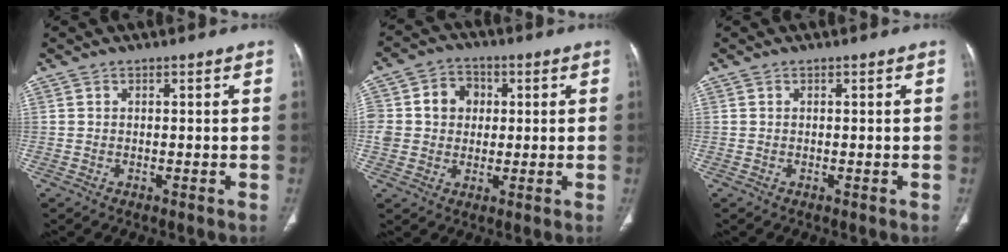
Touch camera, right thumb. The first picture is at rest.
{"total": 12.8, "force": [2.0, 11.1, 6.0], "torque": [-0.099, 0.023, 0.037]}
{"total": 0.0}